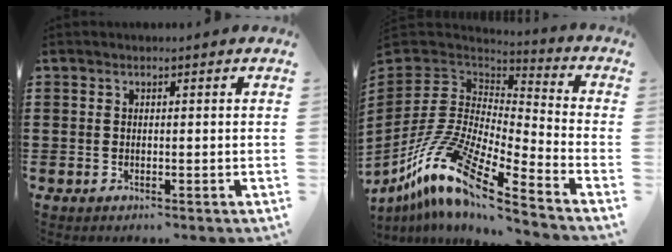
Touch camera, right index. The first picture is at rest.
{"total": 14.2, "force": [-9.7, 3.5, 9.8], "torque": [-0.226, 0.005, -0.198]}